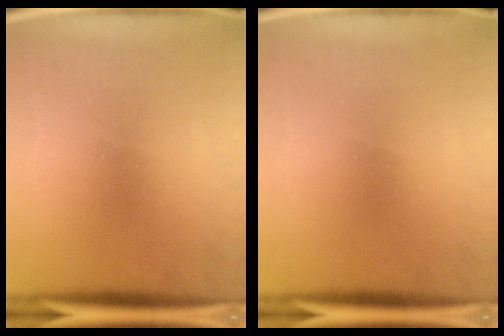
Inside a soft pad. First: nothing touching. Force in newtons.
{"total": 0.0}